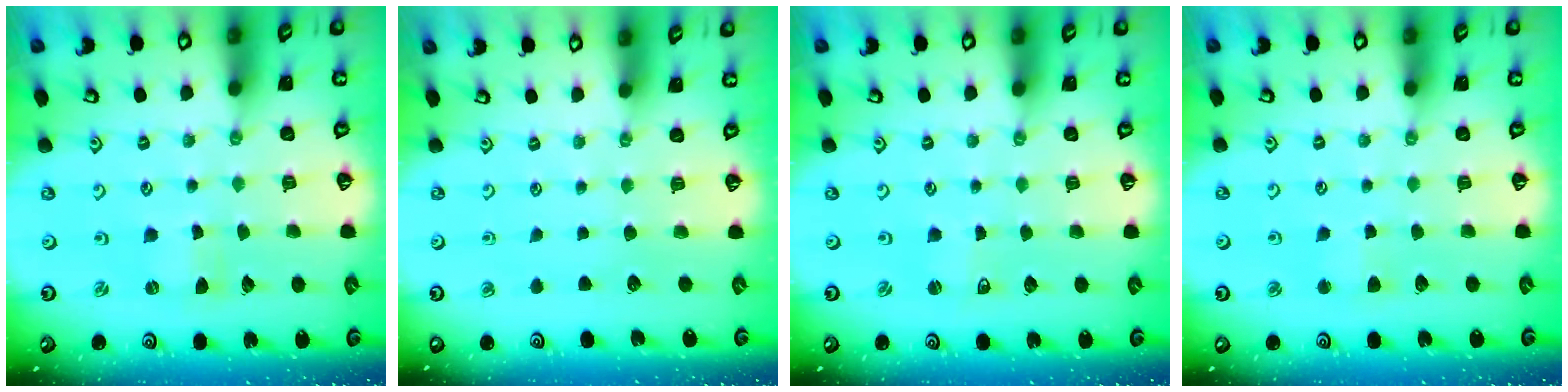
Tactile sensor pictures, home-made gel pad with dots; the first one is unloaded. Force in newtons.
{"total": 0.0}
{"total": 1.2, "press": 1.2, "slide": 0.0}
{"total": 2.4, "press": 2.3, "slide": 0.5}